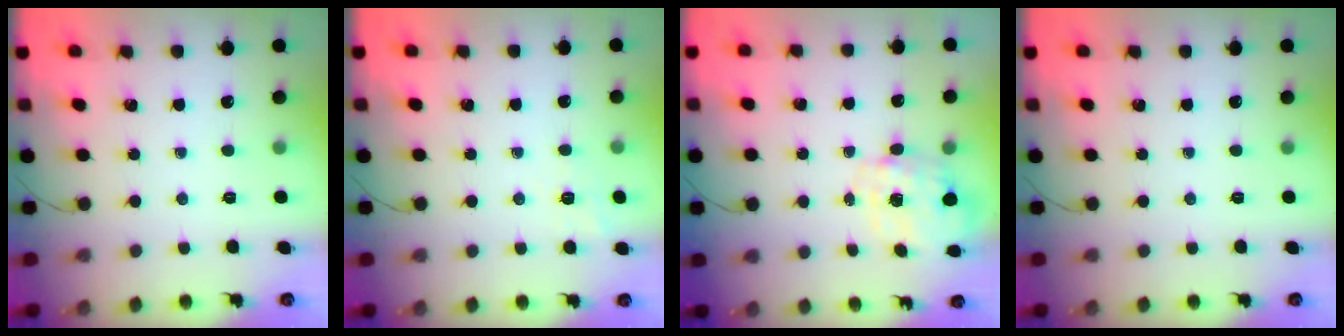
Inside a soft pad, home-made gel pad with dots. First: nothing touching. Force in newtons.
{"total": 1.9, "press": 1.0, "slide": 1.6}
{"total": 2.7, "press": 2.6, "slide": 0.8}
{"total": 0.0}